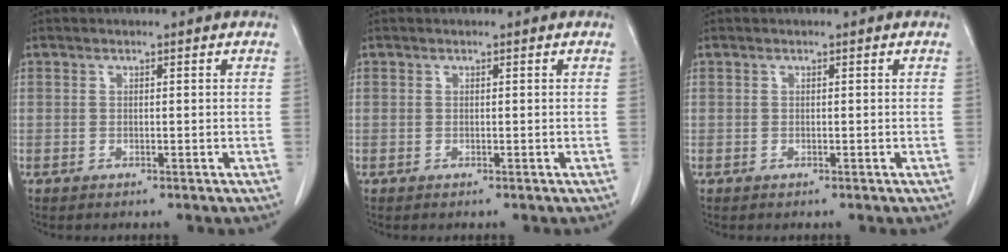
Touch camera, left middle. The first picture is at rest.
{"total": 0.0}
{"total": 0.0}